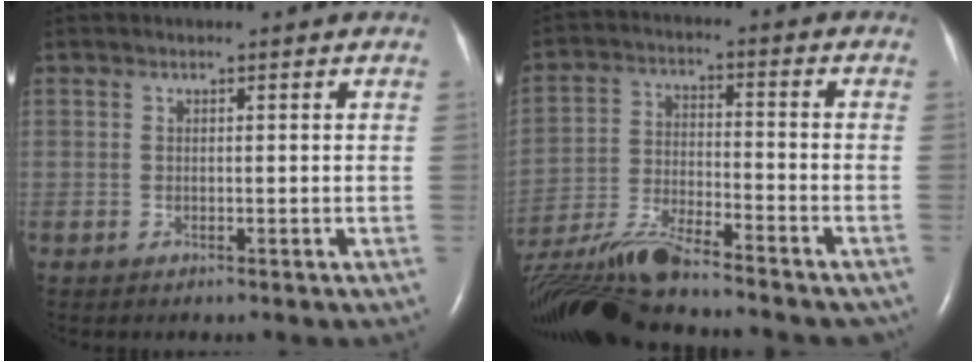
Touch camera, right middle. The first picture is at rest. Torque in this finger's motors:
{"motor_torque": [1.04, -1.10, 0.13, 0.10]}